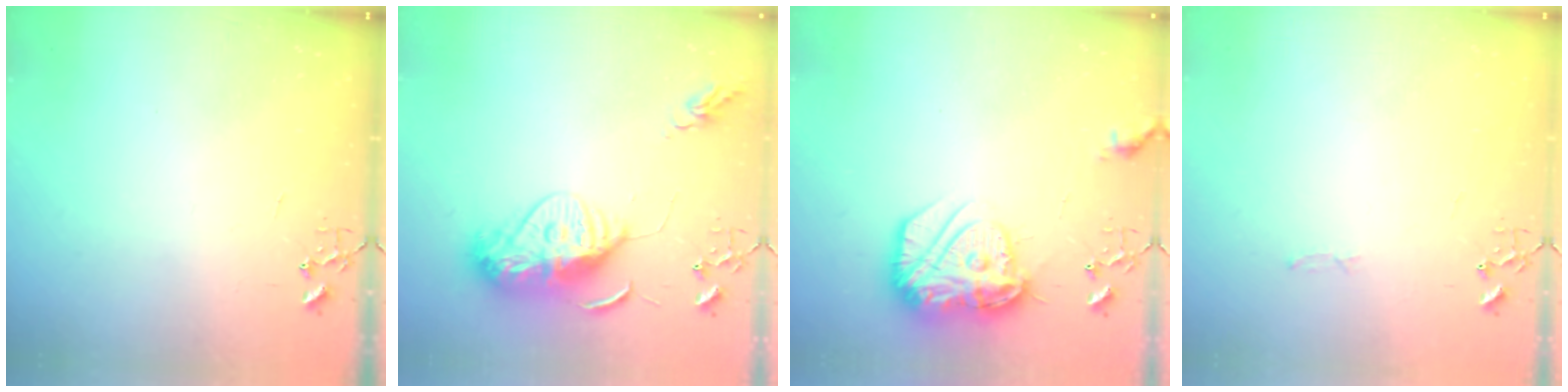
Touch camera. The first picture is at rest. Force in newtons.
{"total": 12.9, "press": 12.8, "slide": 1.3}
{"total": 17.4, "press": 17.4, "slide": 1.3}
{"total": 2.8, "press": 2.8, "slide": 0.4}